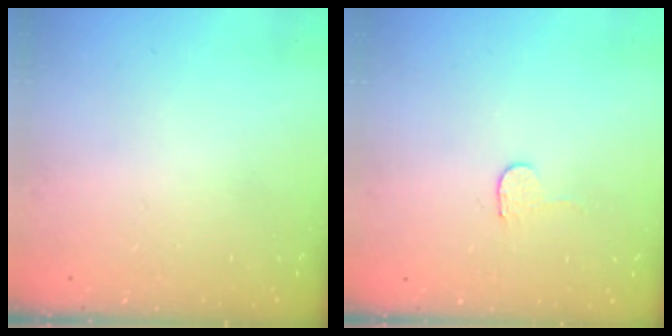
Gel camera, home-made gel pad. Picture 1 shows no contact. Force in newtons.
{"total": 2.3, "press": 2.3, "slide": 0.2}